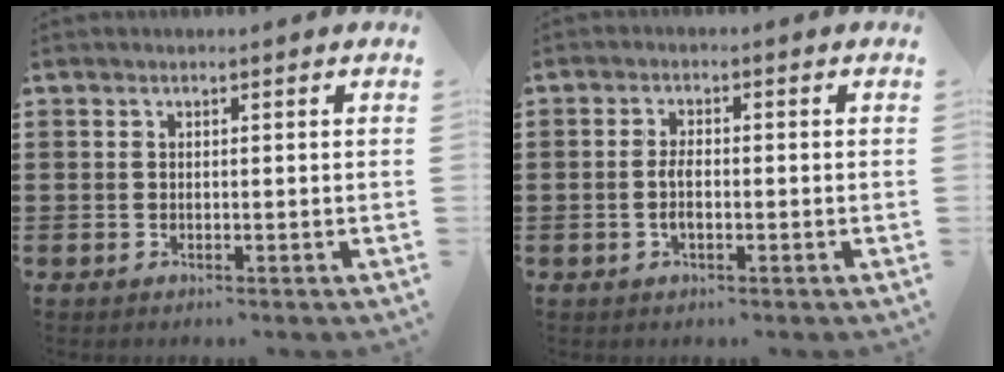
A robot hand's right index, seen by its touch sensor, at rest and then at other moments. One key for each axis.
{"total": 2.7, "fx": -0.5, "fy": 0.8, "fz": 2.5, "tx": -0.063, "ty": -0.008, "tz": -0.013}